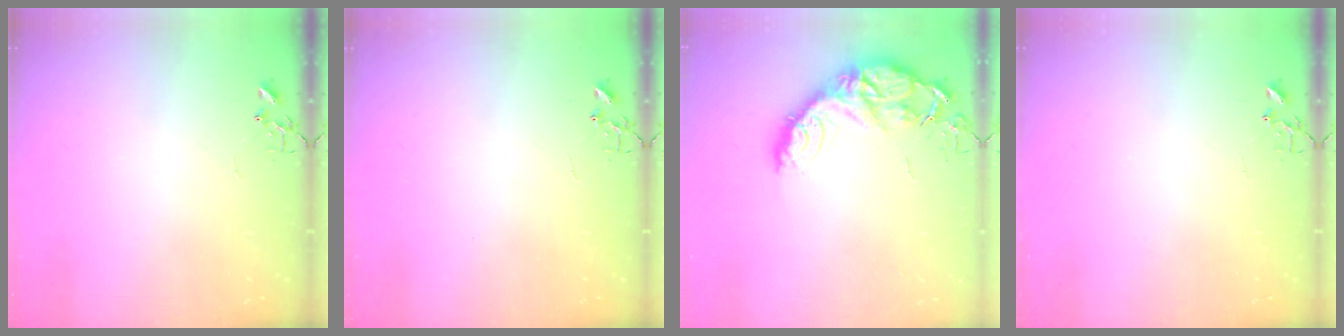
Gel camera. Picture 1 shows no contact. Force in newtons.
{"total": 0.0}
{"total": 15.1, "press": 15.0, "slide": 1.1}
{"total": 0.0}